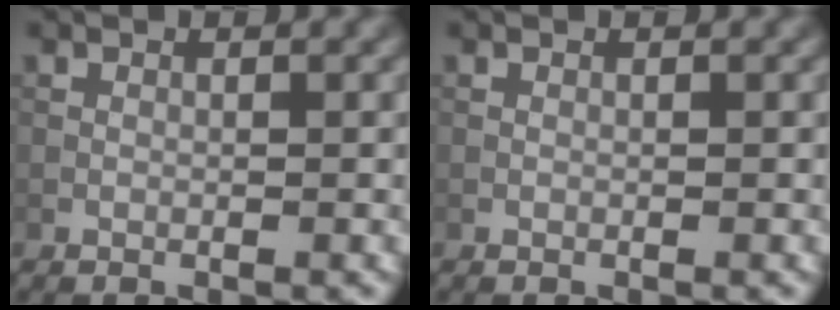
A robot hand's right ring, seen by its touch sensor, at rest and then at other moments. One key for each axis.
{"total": 0.0}